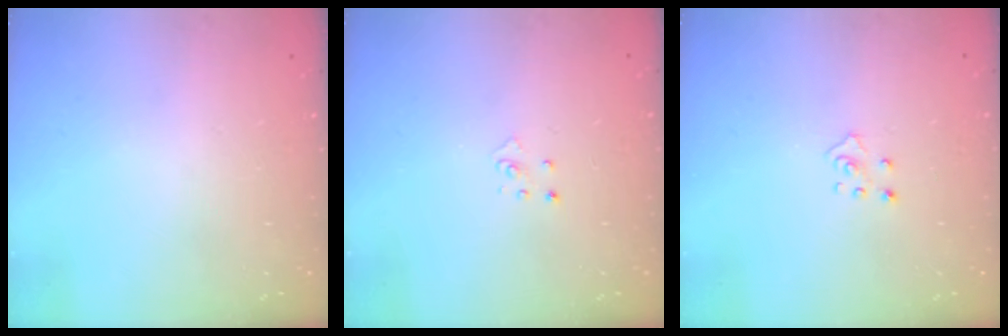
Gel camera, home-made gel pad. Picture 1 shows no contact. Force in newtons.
{"total": 2.8, "press": 2.8, "slide": 0.3}
{"total": 2.7, "press": 2.7, "slide": 0.2}